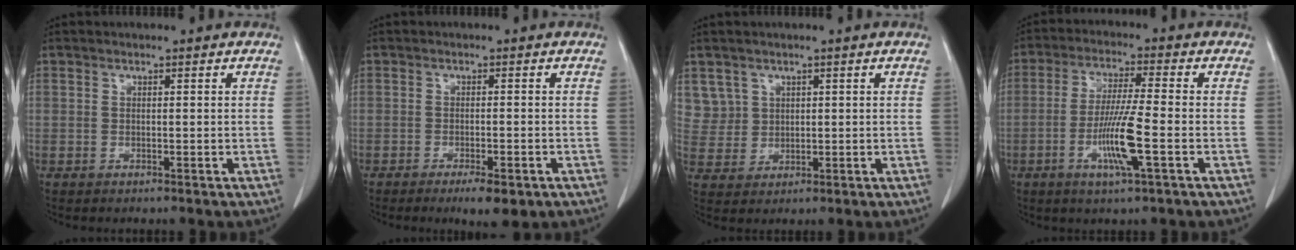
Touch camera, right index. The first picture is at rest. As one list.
[{"total": 4.7, "force": [-2.8, 1.1, 3.6], "torque": [-0.049, -0.006, -0.034]}, {"total": 4.6, "force": [2.4, 4.0, -0.2], "torque": [0.012, 0.004, 0.053]}, {"total": 8.9, "force": [-2.8, -0.1, 8.5], "torque": [-0.164, -0.012, -0.055]}]